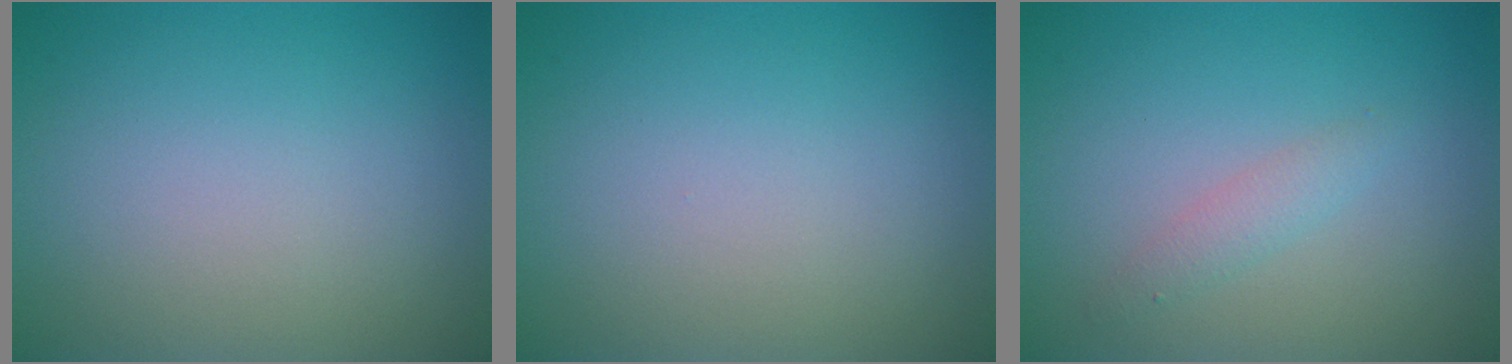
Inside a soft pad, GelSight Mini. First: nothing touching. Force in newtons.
{"total": 0.0}
{"total": 1.3, "press": 1.3, "slide": 0.0}